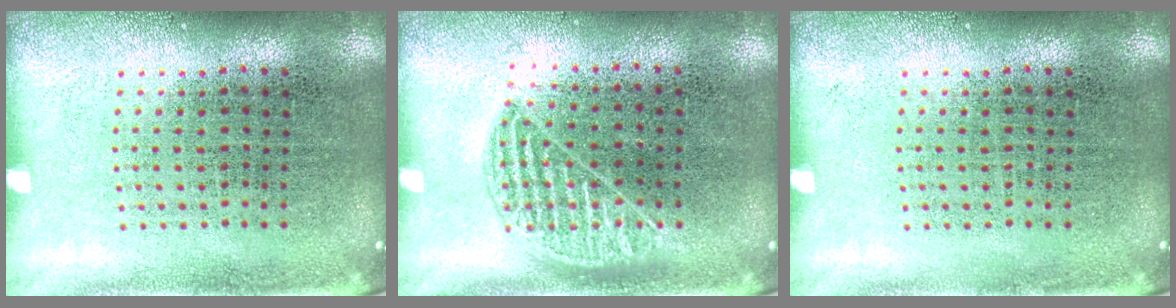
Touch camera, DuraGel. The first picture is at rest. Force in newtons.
{"total": 1.0, "press": 0.8, "slide": 0.6}
{"total": 0.0}